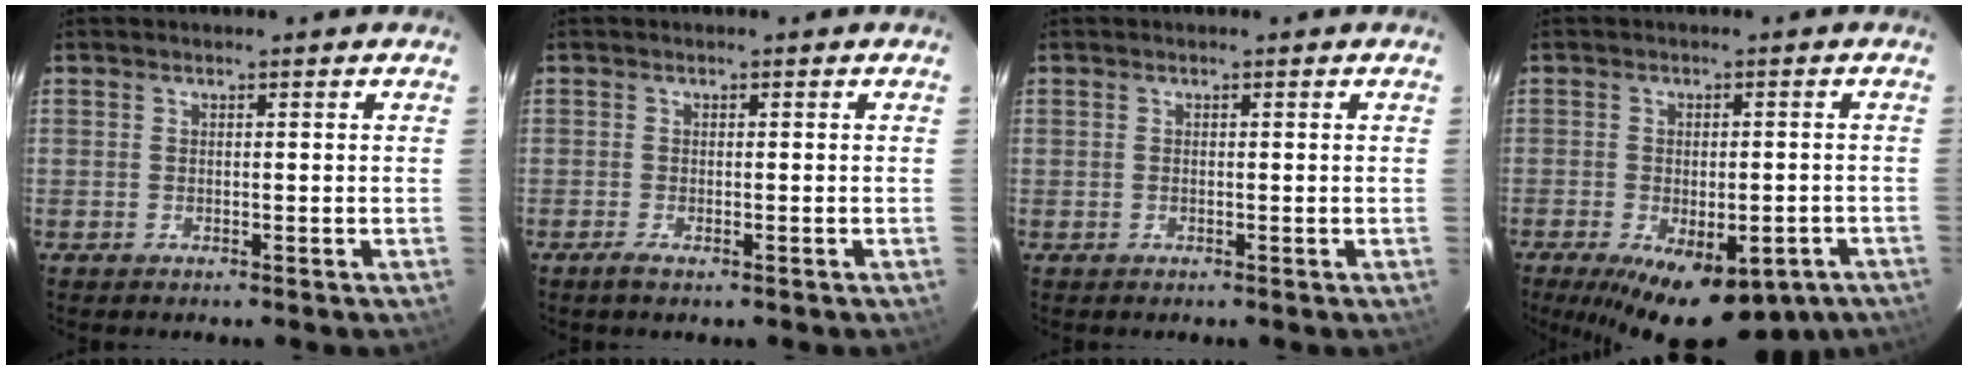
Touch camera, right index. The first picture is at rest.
{"total": 1.9, "force": [-1.2, 0.5, 1.4], "torque": [-0.029, -0.005, -0.022]}
{"total": 0.0}
{"total": 18.0, "force": [-11.3, 8.3, 11.2], "torque": [-0.195, -0.026, -0.141]}